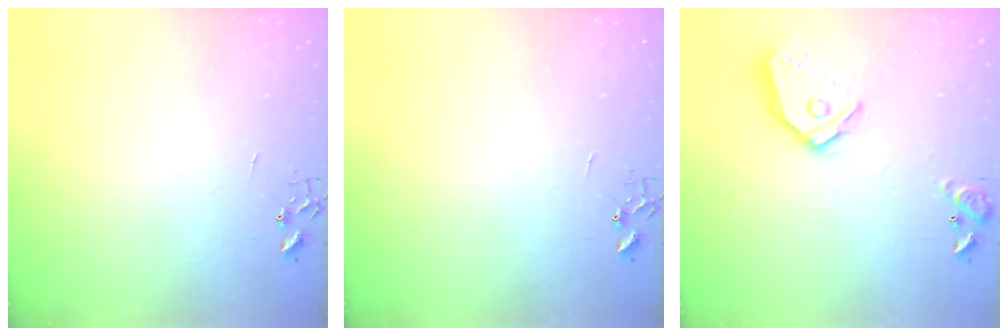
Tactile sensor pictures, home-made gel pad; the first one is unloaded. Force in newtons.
{"total": 0.0}
{"total": 14.7, "press": 14.6, "slide": 2.0}